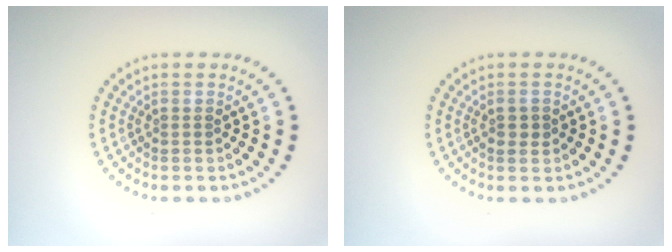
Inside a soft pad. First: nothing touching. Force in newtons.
{"total": 1.2, "press": 1.2, "slide": 0.1}